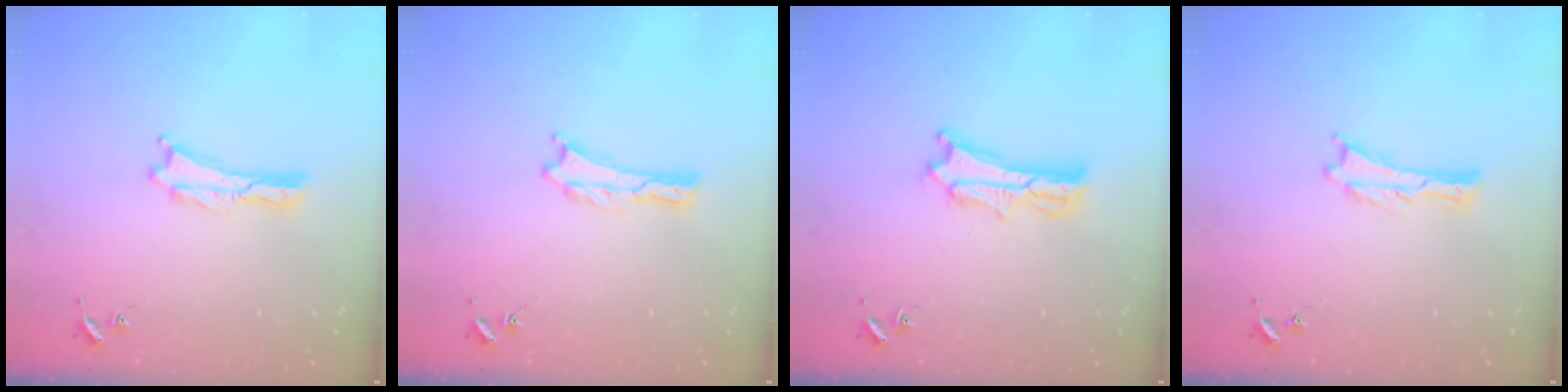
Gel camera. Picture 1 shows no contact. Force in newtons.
{"total": 0.0}
{"total": 4.0, "press": 4.0, "slide": 0.4}
{"total": 0.0}